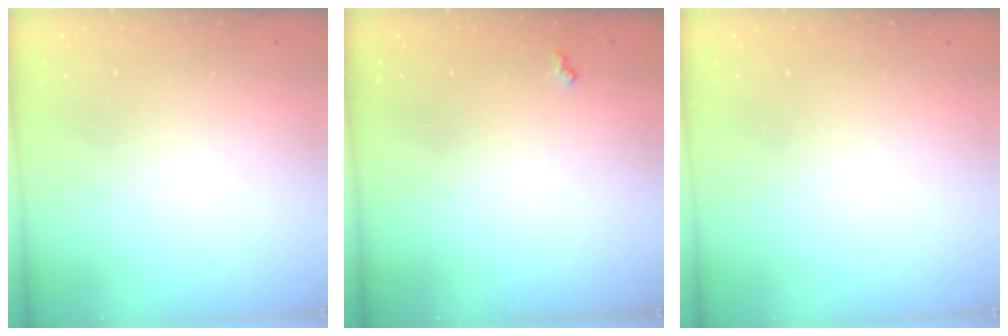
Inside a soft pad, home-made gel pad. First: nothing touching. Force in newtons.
{"total": 4.1, "press": 4.1, "slide": 0.5}
{"total": 0.0}